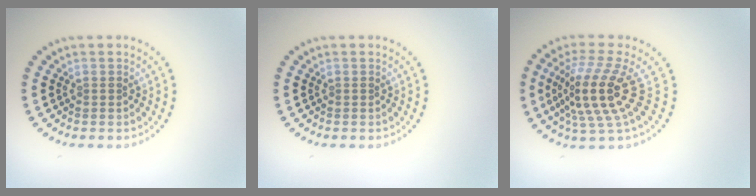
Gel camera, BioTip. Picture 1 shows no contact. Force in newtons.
{"total": 0.0}
{"total": 5.3, "press": 4.0, "slide": 3.4}